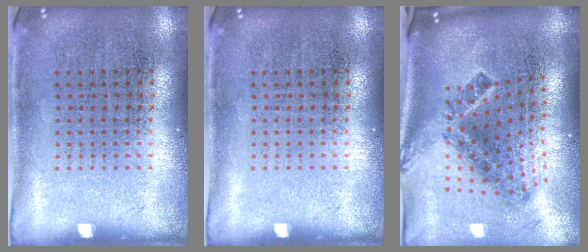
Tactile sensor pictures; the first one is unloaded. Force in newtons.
{"total": 0.0}
{"total": 2.2, "press": 1.3, "slide": 1.7}